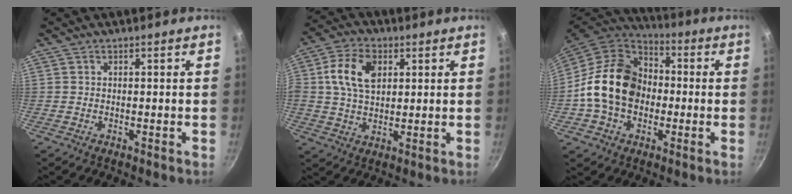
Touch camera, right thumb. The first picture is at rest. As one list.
[{"total": 10.3, "force": [2.6, 6.7, 7.4], "torque": [-0.131, 0.008, 0.040]}, {"total": 18.3, "force": [-1.3, 14.2, 11.5], "torque": [-0.176, 0.040, -0.034]}]